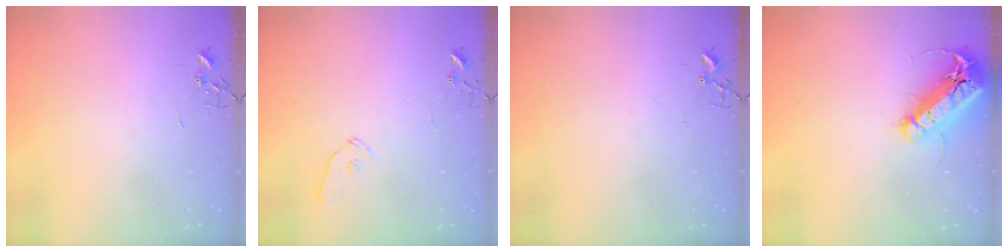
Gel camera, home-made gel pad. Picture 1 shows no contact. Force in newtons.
{"total": 6.0, "press": 5.9, "slide": 0.8}
{"total": 3.0, "press": 2.9, "slide": 0.4}
{"total": 18.8, "press": 18.4, "slide": 3.8}